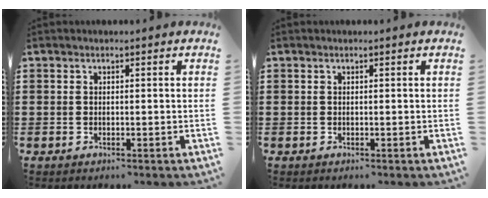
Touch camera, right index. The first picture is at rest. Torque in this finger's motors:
{"motor_torque": [-0.91, 1.23, 0.00, 0.00]}